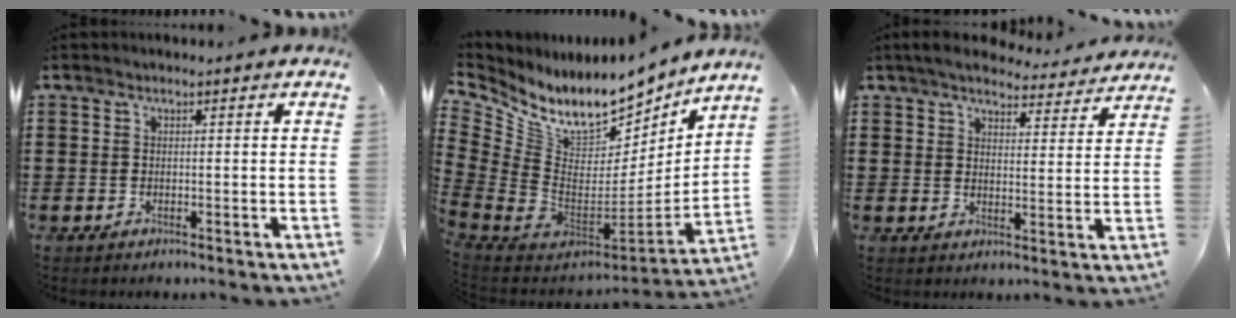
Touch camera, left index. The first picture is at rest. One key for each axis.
{"total": 10.9, "fx": 7.9, "fy": 5.1, "fz": 5.5, "tx": -0.137, "ty": -0.076, "tz": 0.138}
{"total": 5.2, "fx": 4.9, "fy": 0.7, "fz": 1.5, "tx": -0.050, "ty": -0.024, "tz": 0.085}